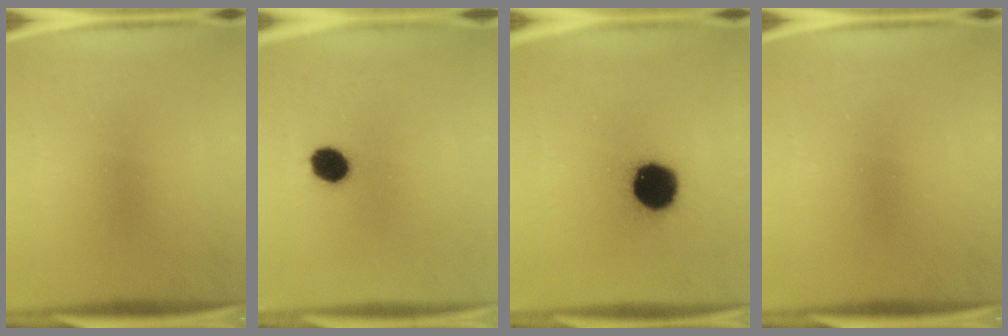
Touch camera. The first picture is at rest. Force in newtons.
{"total": 6.6}
{"total": 14.6}
{"total": 0.0}